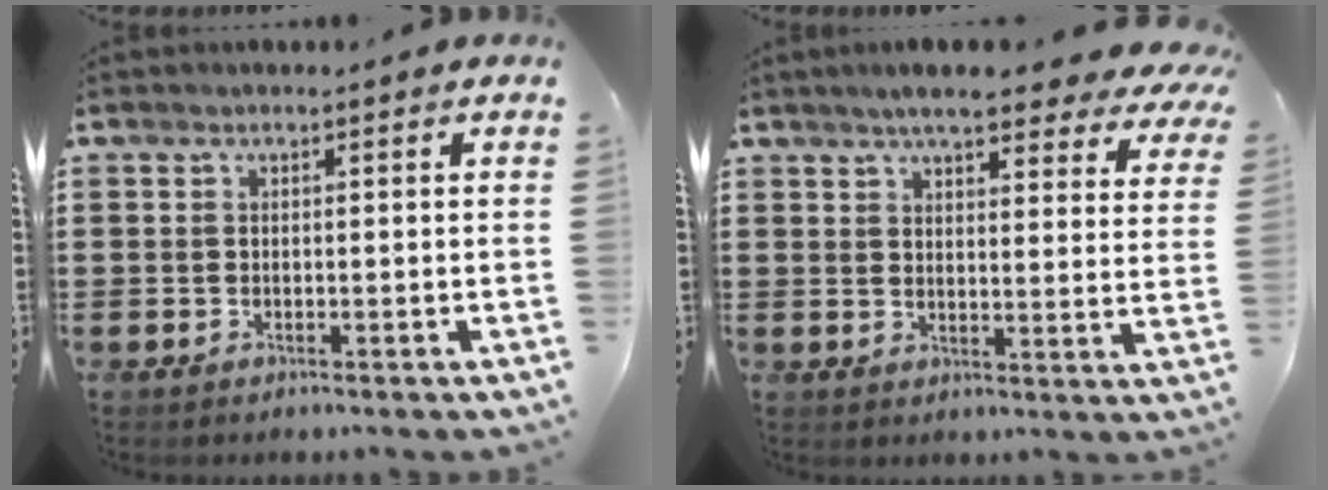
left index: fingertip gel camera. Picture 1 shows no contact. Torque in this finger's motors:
{"motor_torque": [2.14, 0.00, 0.03, -0.17]}